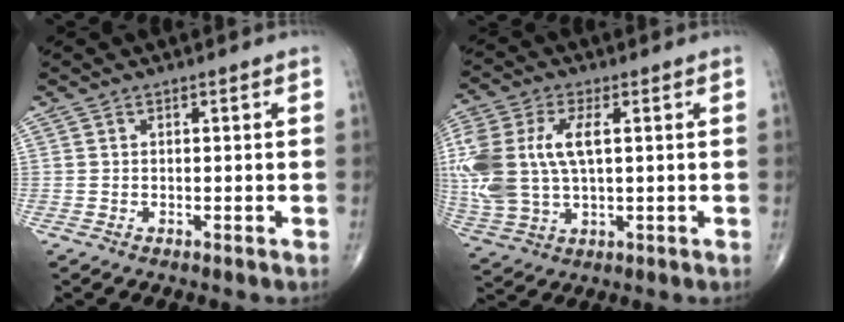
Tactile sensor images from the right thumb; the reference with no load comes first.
{"total": 16.9, "force": [2.3, 9.2, 14.0], "torque": [-0.337, 0.006, 0.047]}